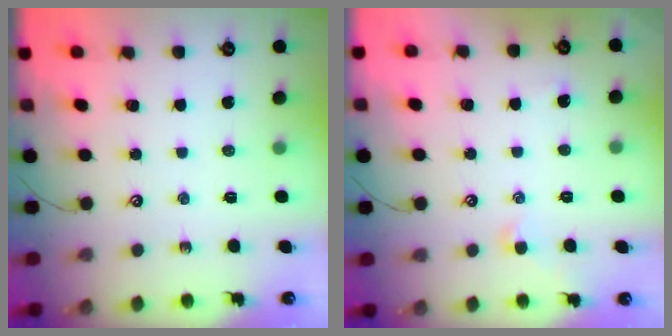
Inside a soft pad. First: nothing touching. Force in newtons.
{"total": 1.0, "press": 0.9, "slide": 0.6}